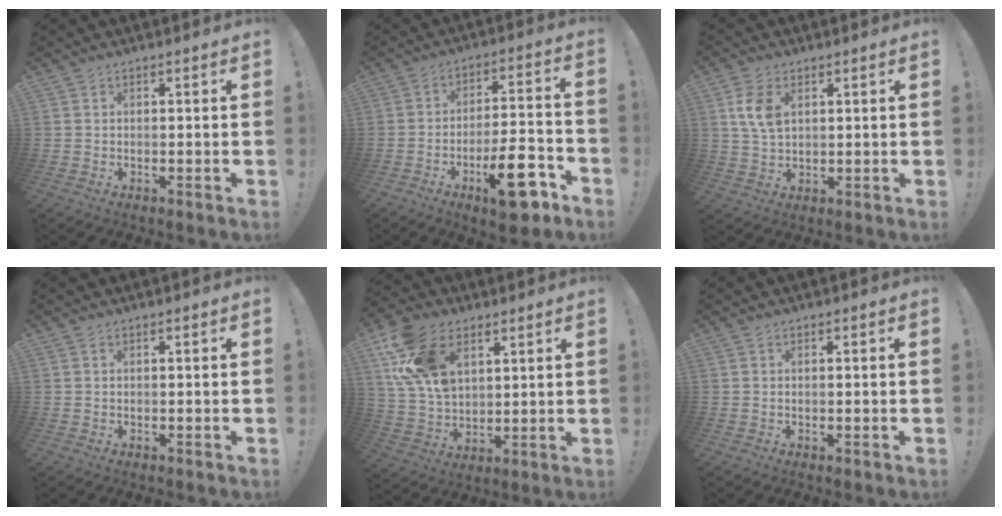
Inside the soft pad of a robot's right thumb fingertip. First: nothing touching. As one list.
[{"total": 16.5, "force": [-8.5, 5.6, 13.0], "torque": [-0.189, 0.057, -0.127]}, {"total": 8.0, "force": [2.9, 5.1, 5.4], "torque": [-0.101, -0.006, 0.051]}, {"total": 0.0}, {"total": 18.8, "force": [8.3, 12.3, 11.5], "torque": [-0.236, -0.031, 0.157]}, {"total": 0.6, "force": [0.1, -0.2, 0.5], "torque": [-0.004, -0.002, 0.000]}]